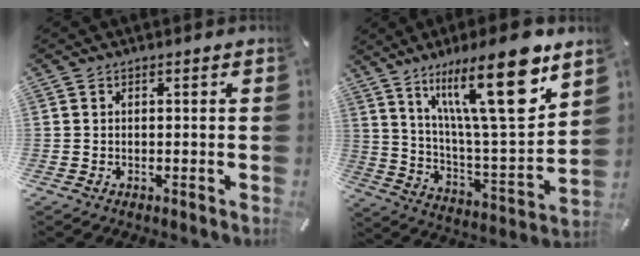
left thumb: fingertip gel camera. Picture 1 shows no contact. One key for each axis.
{"total": 22.7, "fx": 14.0, "fy": 5.5, "fz": 17.0, "tx": -0.285, "ty": -0.084, "tz": 0.217}